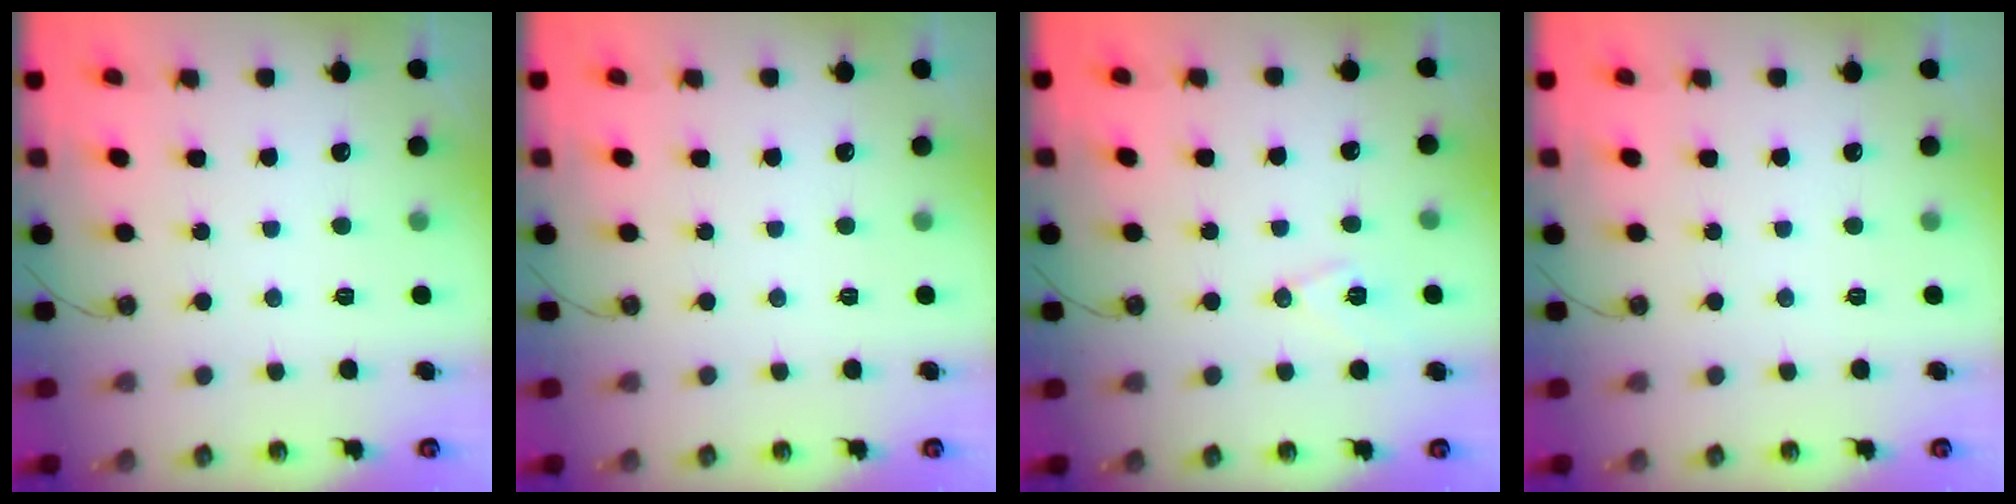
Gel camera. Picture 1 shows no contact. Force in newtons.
{"total": 0.0}
{"total": 7.8, "press": 6.9, "slide": 3.6}
{"total": 0.0}